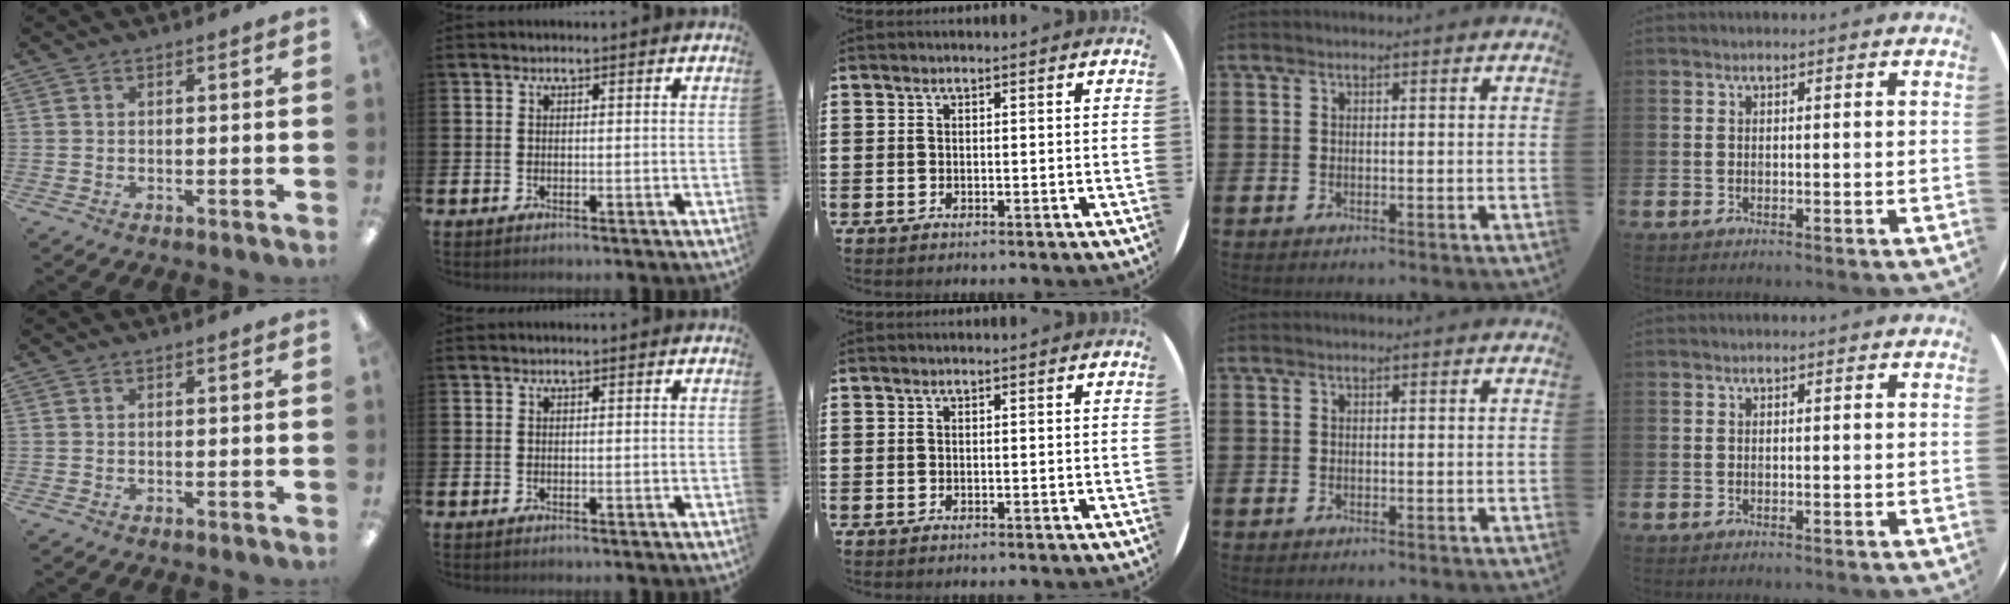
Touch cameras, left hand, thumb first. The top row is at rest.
{}